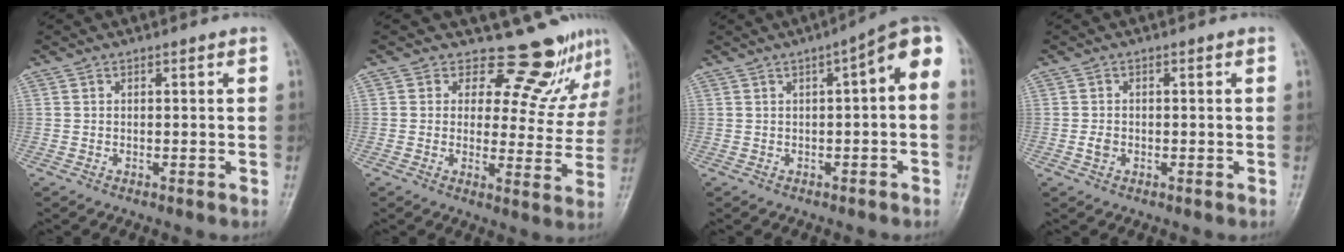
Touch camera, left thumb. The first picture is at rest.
{"total": 11.5, "force": [10.0, 4.9, 2.7], "torque": [0.013, -0.079, 0.112]}
{"total": 7.7, "force": [0.8, 2.5, 7.3], "torque": [-0.086, 0.035, -0.002]}
{"total": 1.8, "force": [-0.7, 1.4, 0.9], "torque": [-0.010, 0.006, -0.014]}